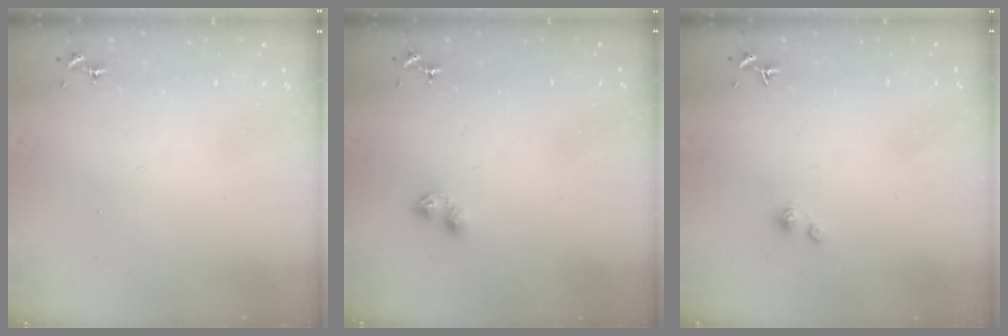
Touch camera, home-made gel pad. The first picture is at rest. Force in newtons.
{"total": 3.7, "press": 3.7, "slide": 0.4}
{"total": 2.1, "press": 2.1, "slide": 0.2}